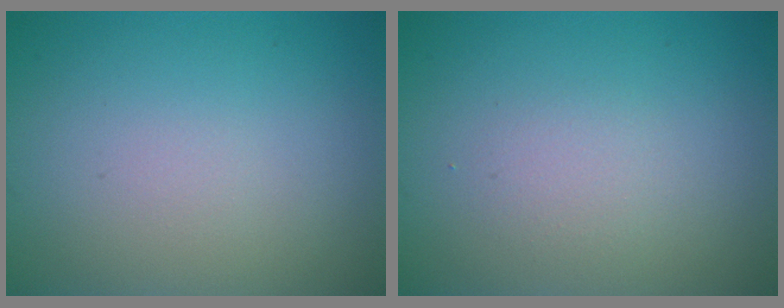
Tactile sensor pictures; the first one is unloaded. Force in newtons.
{"total": 1.3, "press": 1.3, "slide": 0.0}